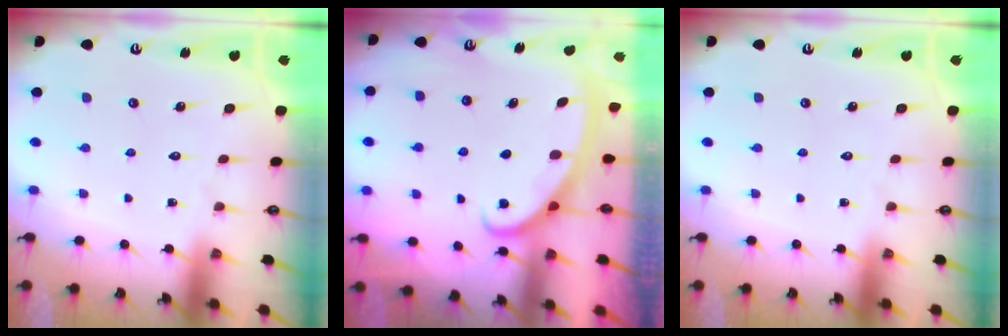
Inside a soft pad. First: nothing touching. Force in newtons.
{"total": 2.8, "press": 2.8, "slide": 0.4}
{"total": 0.0}